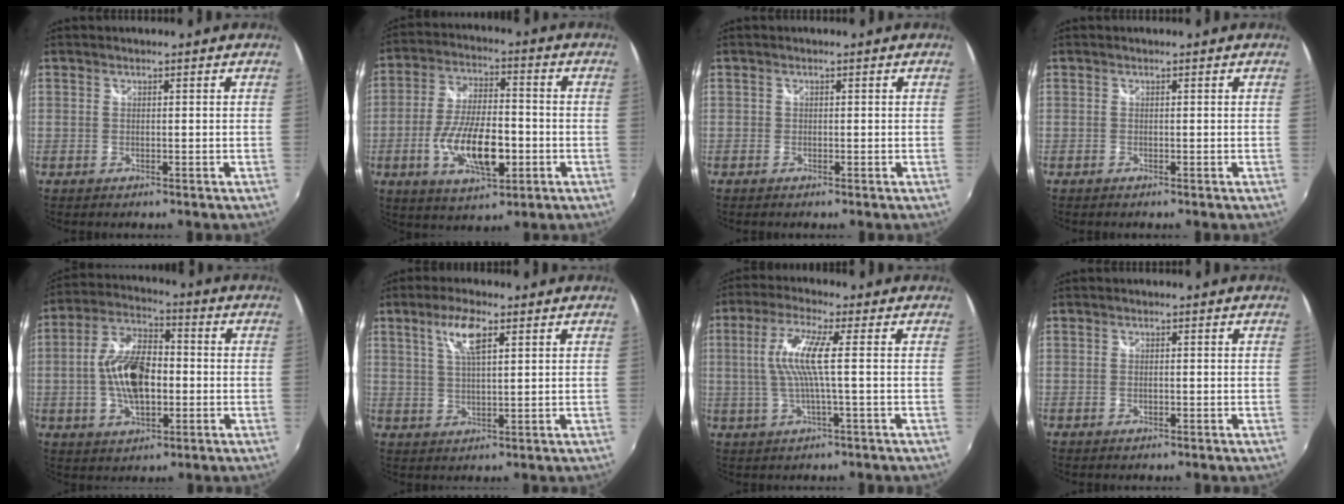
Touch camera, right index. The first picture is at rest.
{"total": 14.1, "force": [-4.1, 5.8, 12.2], "torque": [-0.239, -0.008, -0.068]}
{"total": 0.7, "force": [-0.4, 0.5, 0.0], "torque": [-0.002, -0.002, -0.011]}
{"total": 0.0}
{"total": 13.2, "force": [-1.5, 7.1, 11.0], "torque": [-0.212, 0.011, -0.028]}
{"total": 6.3, "force": [3.0, 1.8, 5.2], "torque": [-0.098, 0.006, 0.057]}
{"total": 8.1, "force": [0.3, 0.0, 8.1], "torque": [-0.163, 0.003, 0.011]}
{"total": 0.7, "force": [-0.1, 0.5, 0.5], "torque": [-0.010, 0.000, -0.003]}